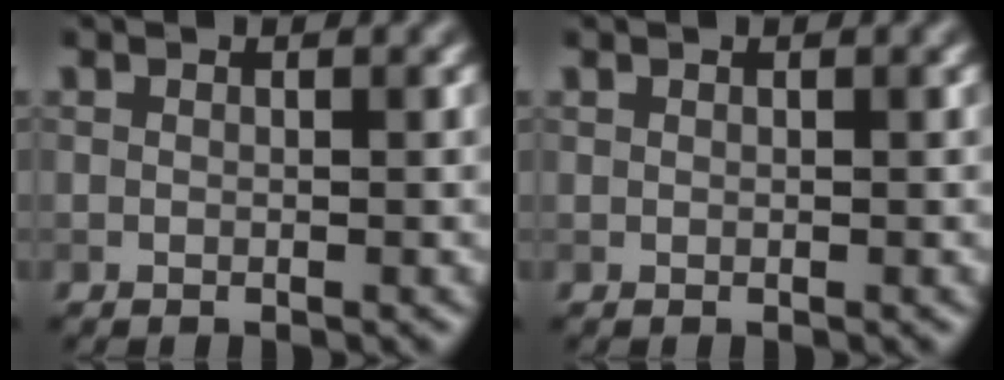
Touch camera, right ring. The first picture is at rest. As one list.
[{"total": 0.0}]